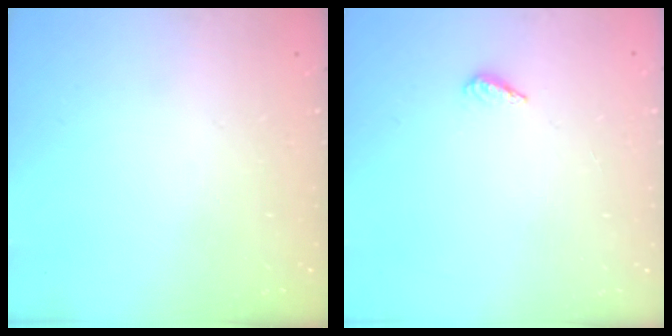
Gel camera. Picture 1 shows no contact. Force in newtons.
{"total": 2.3, "press": 2.2, "slide": 0.8}